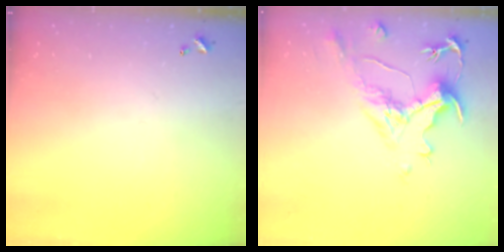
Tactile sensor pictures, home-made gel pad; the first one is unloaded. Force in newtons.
{"total": 1.4, "press": 0.2, "slide": 1.4}